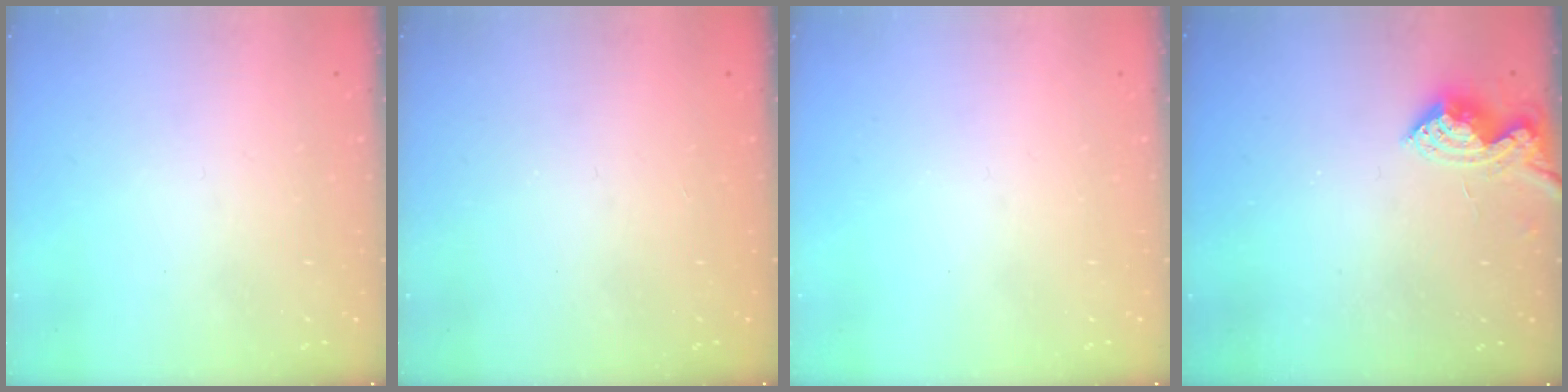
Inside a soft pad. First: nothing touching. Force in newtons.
{"total": 1.1, "press": 1.0, "slide": 0.4}
{"total": 0.0}
{"total": 8.3, "press": 8.3, "slide": 0.3}